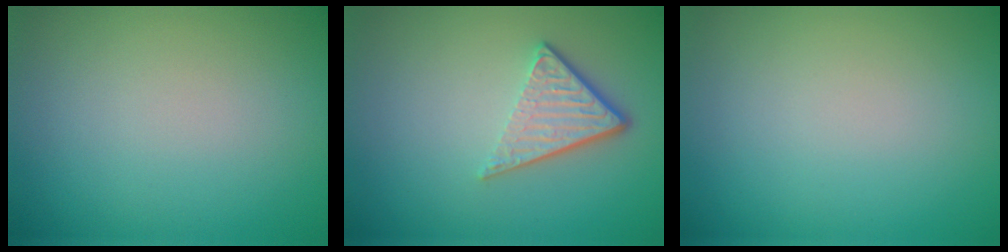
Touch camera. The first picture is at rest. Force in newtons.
{"total": 3.9, "press": 2.7, "slide": 2.9}
{"total": 0.0}